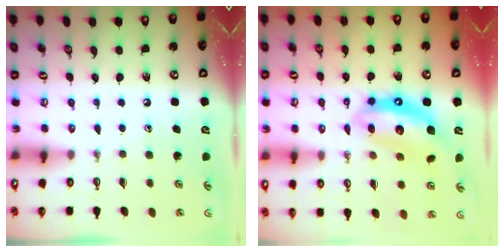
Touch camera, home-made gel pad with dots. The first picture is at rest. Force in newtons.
{"total": 12.3, "press": 12.2, "slide": 1.2}